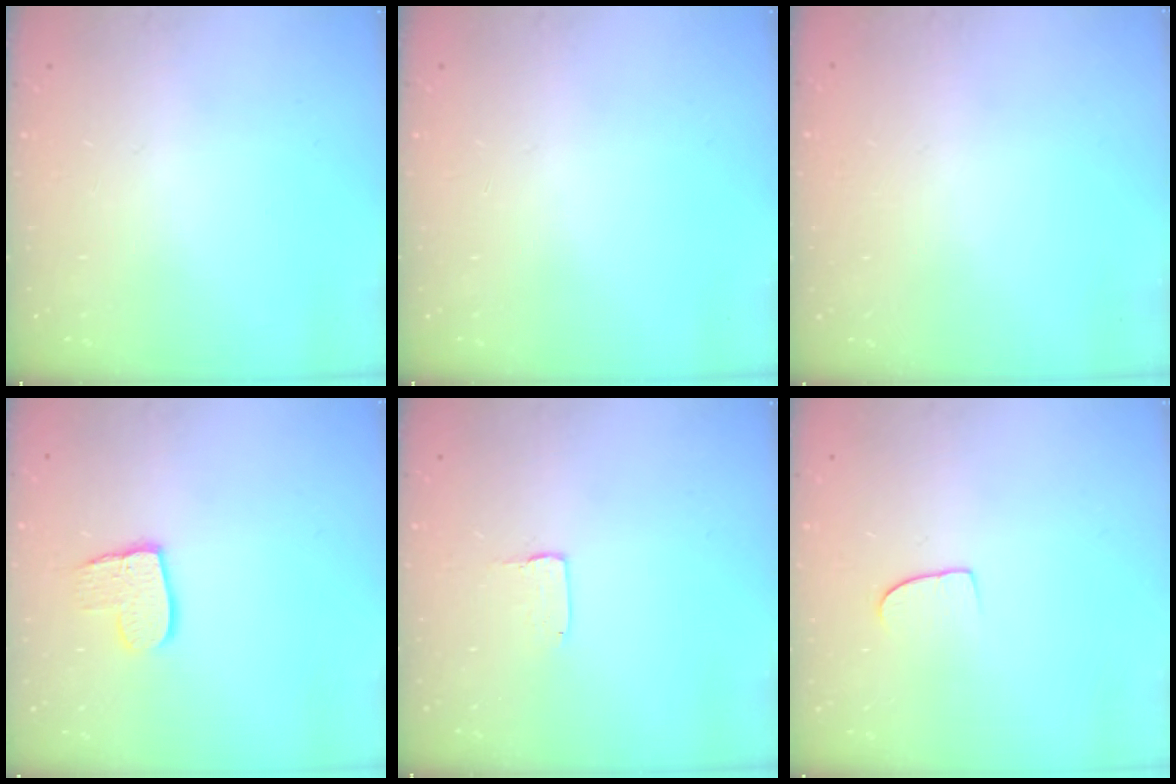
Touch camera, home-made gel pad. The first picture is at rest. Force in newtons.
{"total": 0.0}
{"total": 0.0}
{"total": 9.8, "press": 9.8, "slide": 0.9}
{"total": 1.7, "press": 1.6, "slide": 0.1}
{"total": 6.1, "press": 6.1, "slide": 0.4}